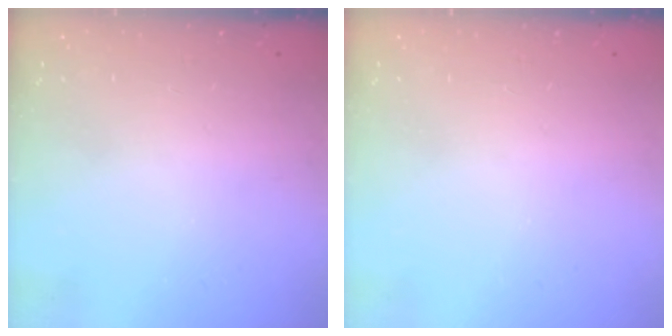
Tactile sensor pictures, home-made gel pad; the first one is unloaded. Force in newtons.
{"total": 0.0}